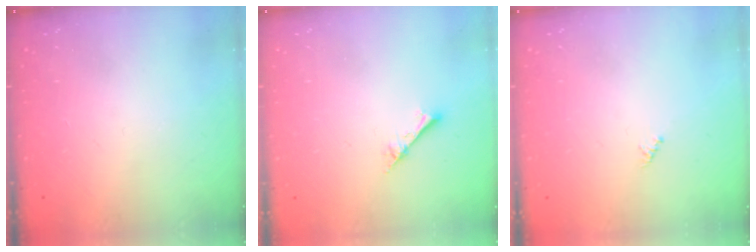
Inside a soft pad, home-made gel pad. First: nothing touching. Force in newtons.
{"total": 2.4, "press": 2.4, "slide": 0.3}
{"total": 0.0}